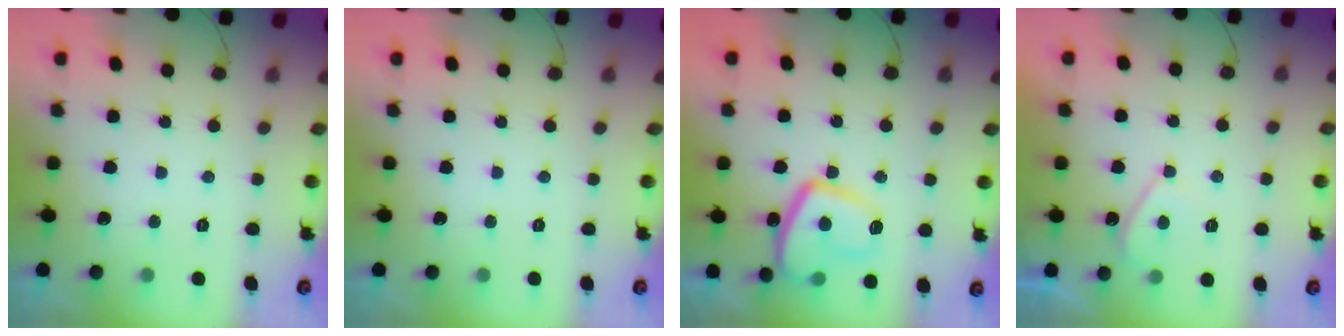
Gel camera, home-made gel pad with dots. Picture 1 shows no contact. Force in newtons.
{"total": 0.0}
{"total": 13.3, "press": 13.3, "slide": 1.5}
{"total": 2.8, "press": 2.7, "slide": 0.5}